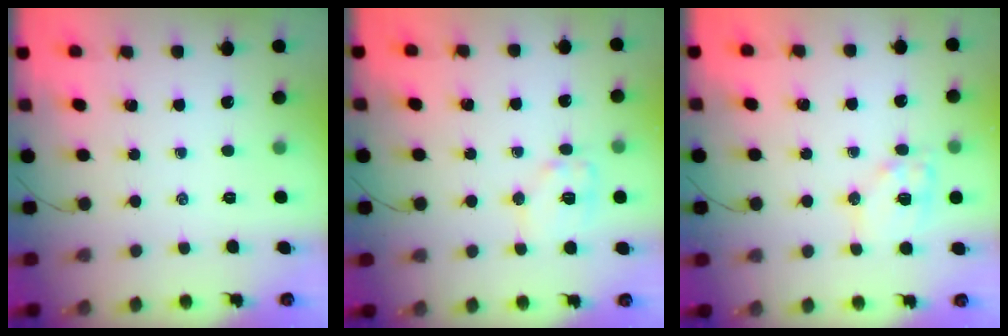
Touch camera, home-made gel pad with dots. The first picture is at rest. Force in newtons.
{"total": 9.2, "press": 9.2, "slide": 0.9}
{"total": 10.5, "press": 10.4, "slide": 1.4}